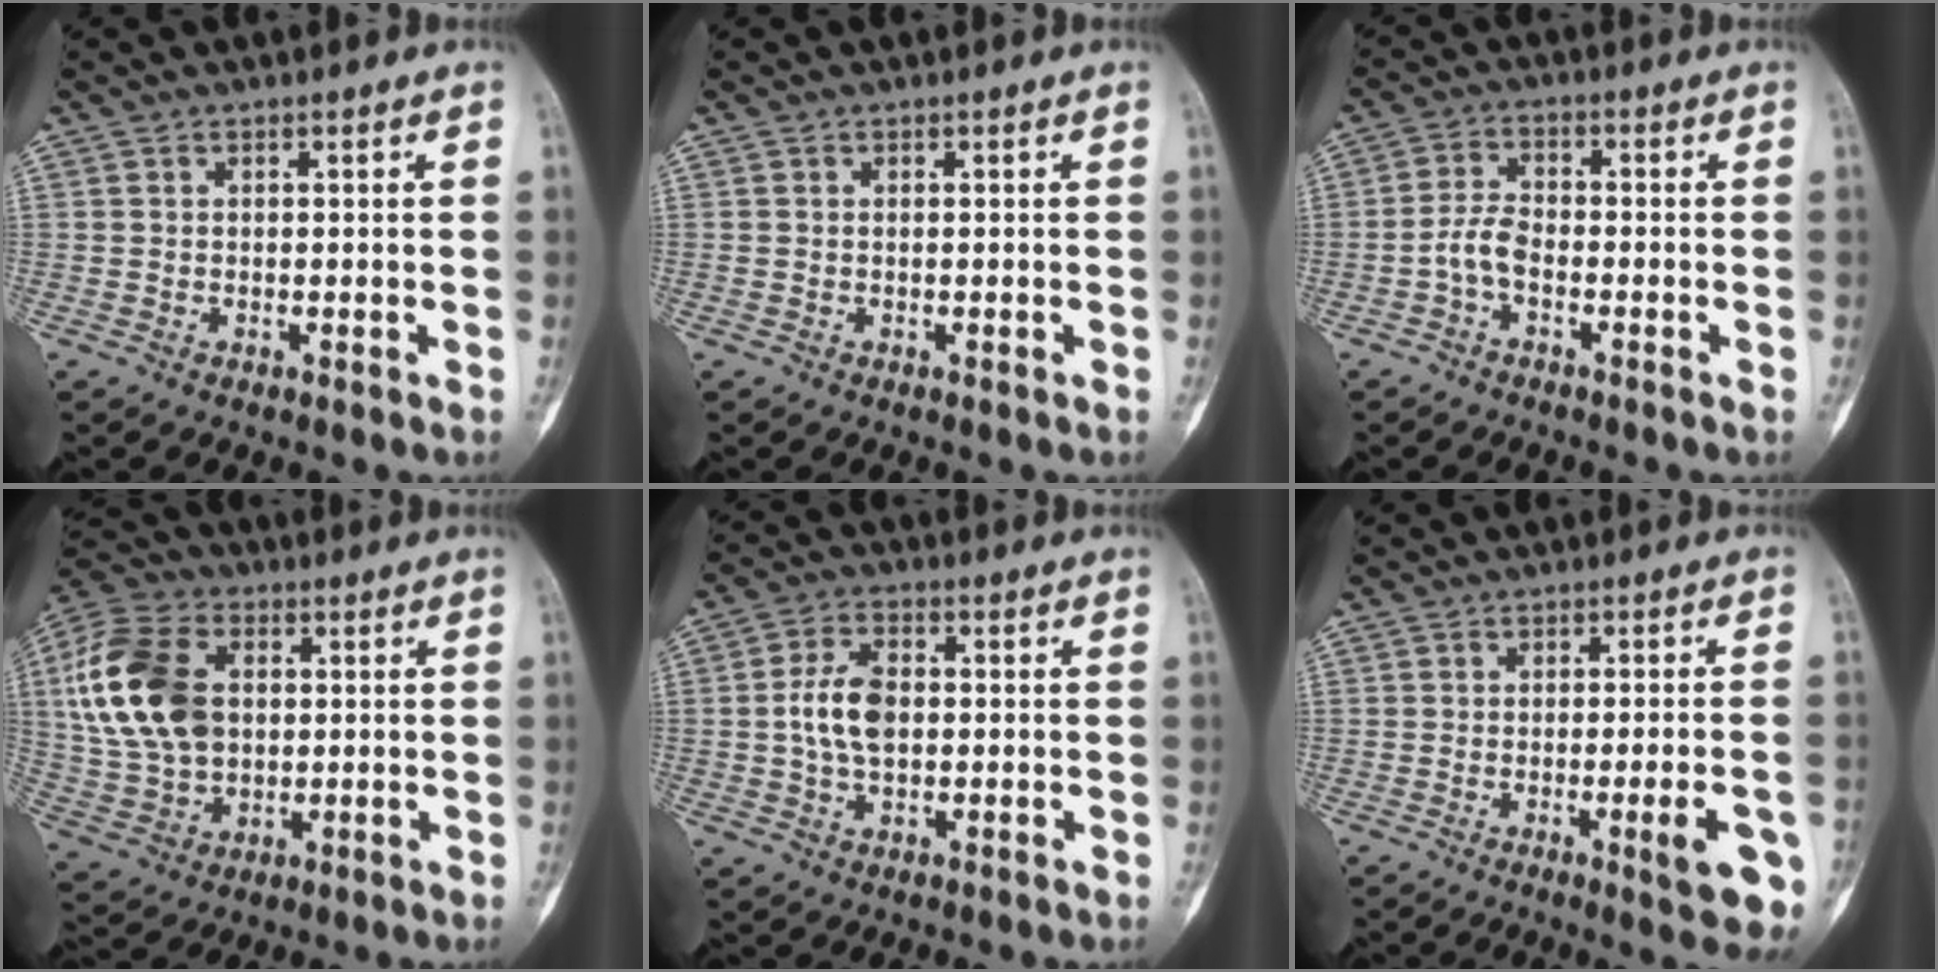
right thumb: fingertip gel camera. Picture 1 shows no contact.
{"total": 0.0}
{"total": 4.0, "force": [-1.8, 2.0, 3.0], "torque": [-0.062, 0.020, -0.041]}
{"total": 18.3, "force": [2.9, 12.7, 12.9], "torque": [-0.246, 0.007, 0.056]}
{"total": 7.8, "force": [0.1, 4.7, 6.3], "torque": [-0.117, 0.010, -0.002]}
{"total": 8.7, "force": [-3.1, 1.7, 8.0], "torque": [-0.088, 0.001, -0.035]}